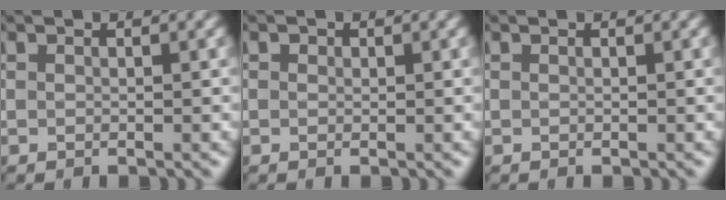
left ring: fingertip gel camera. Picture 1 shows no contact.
{"total": 0.5, "force": [0.2, 0.4, 0.2], "torque": [-0.002, -0.004, -0.001]}
{"total": 0.0}